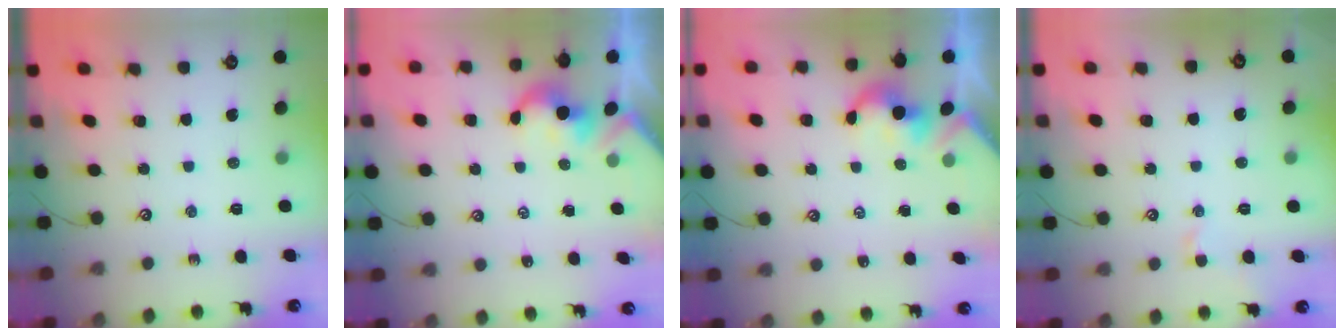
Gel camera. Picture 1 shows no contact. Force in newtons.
{"total": 1.3, "press": 1.3, "slide": 0.2}
{"total": 1.7, "press": 1.7, "slide": 0.2}
{"total": 1.3, "press": 1.3, "slide": 0.4}